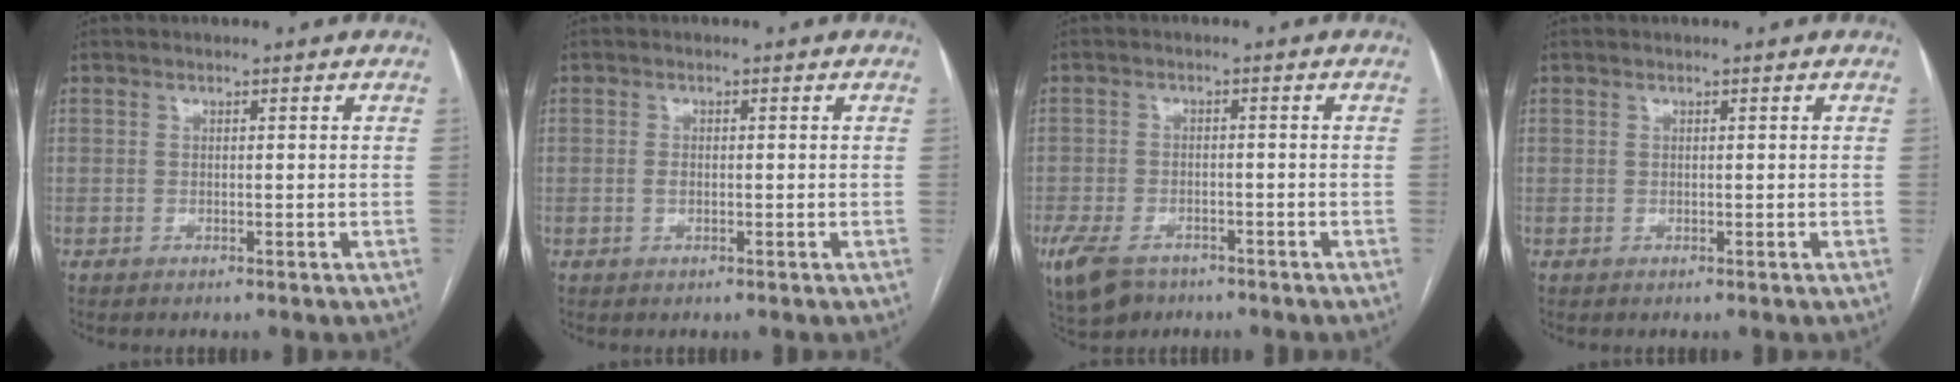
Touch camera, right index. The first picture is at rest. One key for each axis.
{"total": 1.2, "fx": -0.2, "fy": 0.7, "fz": 0.9, "tx": -0.019, "ty": 0.001, "tz": -0.002}
{"total": 10.0, "fx": -6.2, "fy": 6.0, "fz": 5.0, "tx": -0.124, "ty": -0.008, "tz": -0.096}
{"total": 0.0}